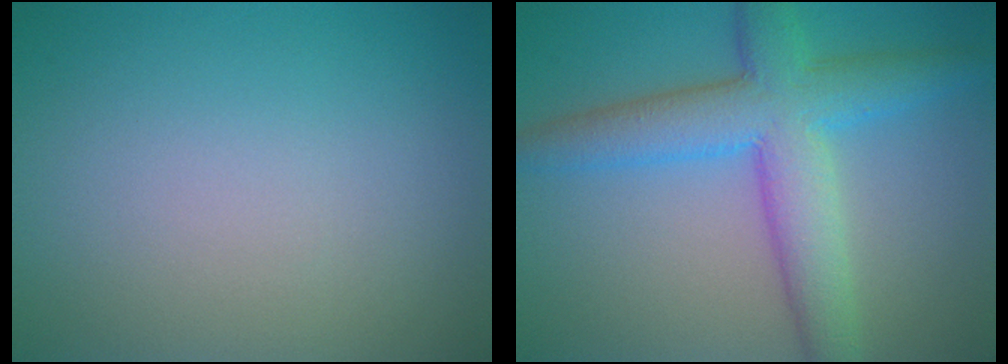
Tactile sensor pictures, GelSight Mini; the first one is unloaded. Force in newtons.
{"total": 7.2, "press": 7.2, "slide": 0.2}